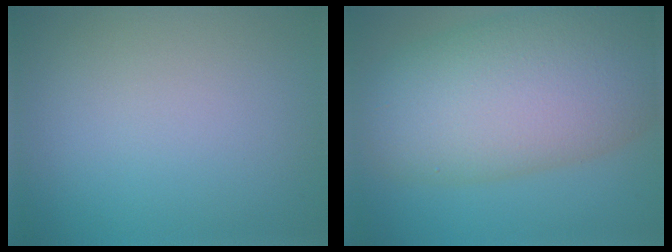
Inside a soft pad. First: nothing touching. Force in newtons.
{"total": 12.3, "press": 12.3, "slide": 0.3}